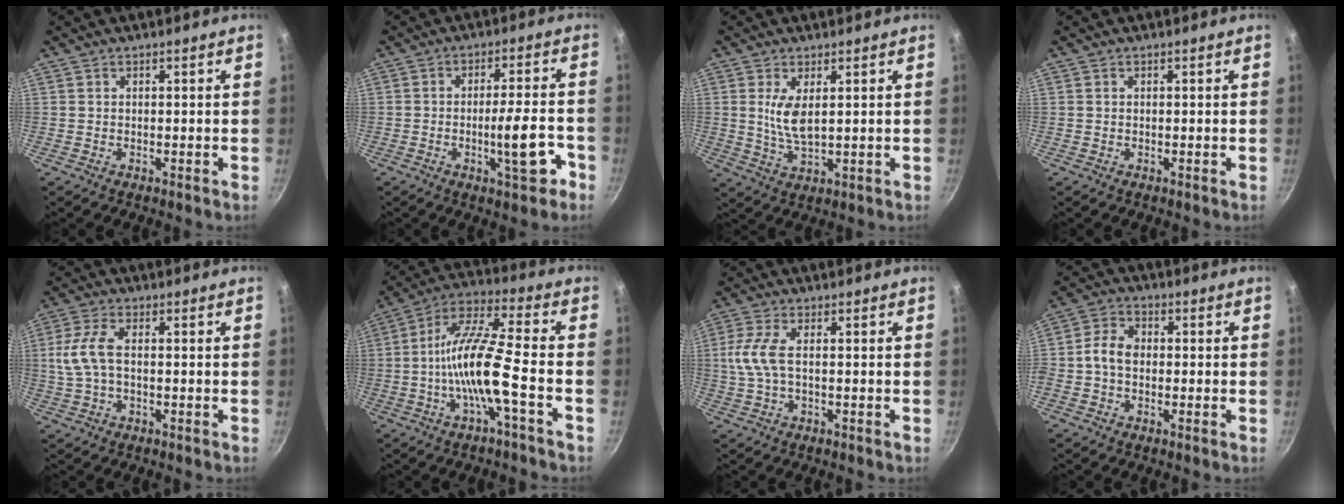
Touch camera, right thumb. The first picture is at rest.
{"total": 8.9, "force": [-3.5, 2.3, 7.8], "torque": [-0.099, 0.025, -0.049]}
{"total": 5.9, "force": [1.5, 2.4, 5.2], "torque": [-0.099, -0.018, 0.034]}
{"total": 0.0}
{"total": 7.0, "force": [0.1, 3.5, 6.1], "torque": [-0.140, 0.012, -0.003]}
{"total": 13.4, "force": [-3.7, 2.2, 12.7], "torque": [-0.240, 0.038, -0.081]}
{"total": 6.2, "force": [0.1, 2.3, 5.7], "torque": [-0.137, 0.008, -0.002]}
{"total": 5.7, "force": [-0.5, 4.1, 3.9], "torque": [-0.063, 0.019, -0.024]}